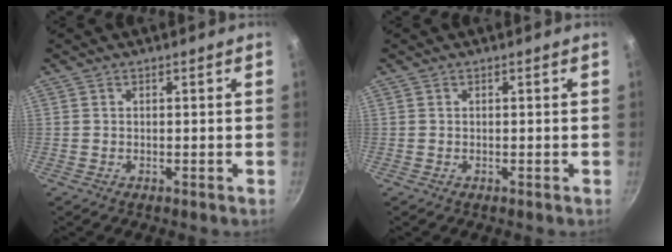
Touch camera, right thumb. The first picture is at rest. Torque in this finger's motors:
{"motor_torque": [-0.09, 0.09, 0.00, 0.00, 0.00]}